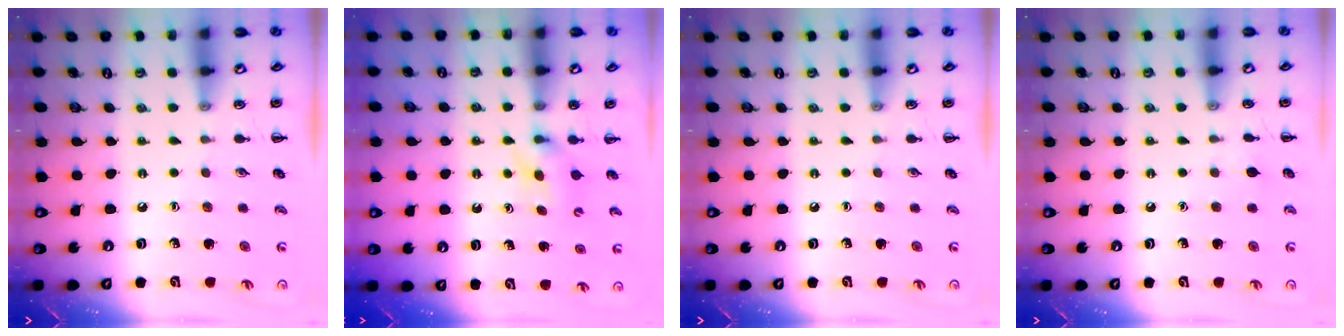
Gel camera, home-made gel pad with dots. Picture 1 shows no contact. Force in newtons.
{"total": 4.9, "press": 4.7, "slide": 1.3}
{"total": 0.0}
{"total": 3.0, "press": 2.9, "slide": 1.0}